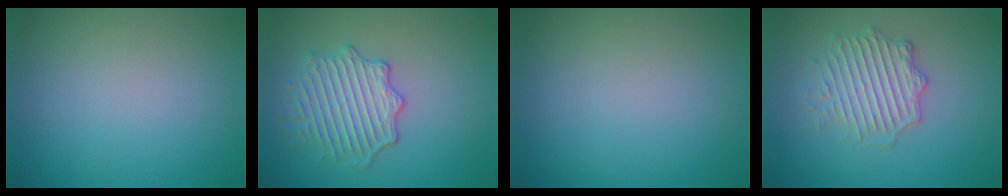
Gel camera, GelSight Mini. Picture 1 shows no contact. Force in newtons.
{"total": 3.8, "press": 3.6, "slide": 1.2}
{"total": 0.0}
{"total": 3.6, "press": 3.3, "slide": 1.6}